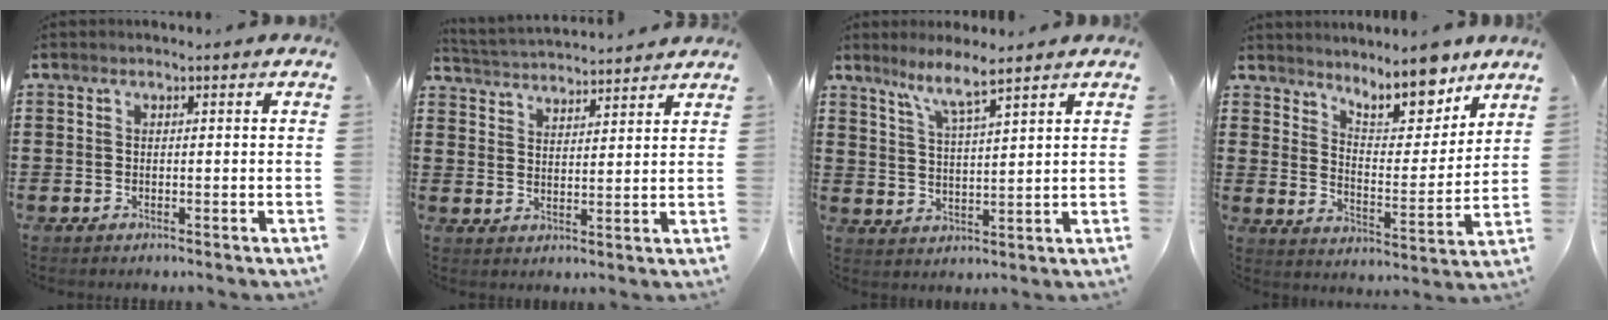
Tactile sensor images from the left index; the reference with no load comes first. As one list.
[{"total": 3.2, "force": [3.2, -0.2, -0.2], "torque": [-0.012, -0.021, 0.054]}, {"total": 5.1, "force": [4.3, -0.6, 2.7], "torque": [-0.068, -0.019, 0.073]}, {"total": 9.9, "force": [8.7, 2.3, 4.2], "torque": [-0.068, -0.056, 0.153]}]